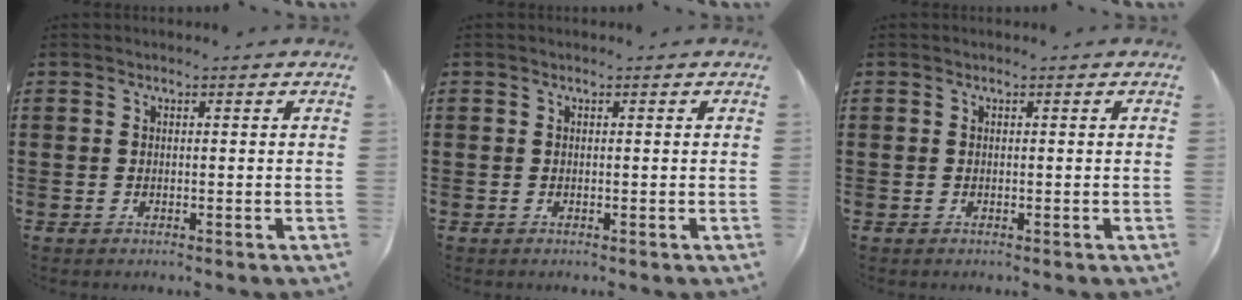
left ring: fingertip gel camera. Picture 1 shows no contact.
{"total": 0.0}
{"total": 0.0}